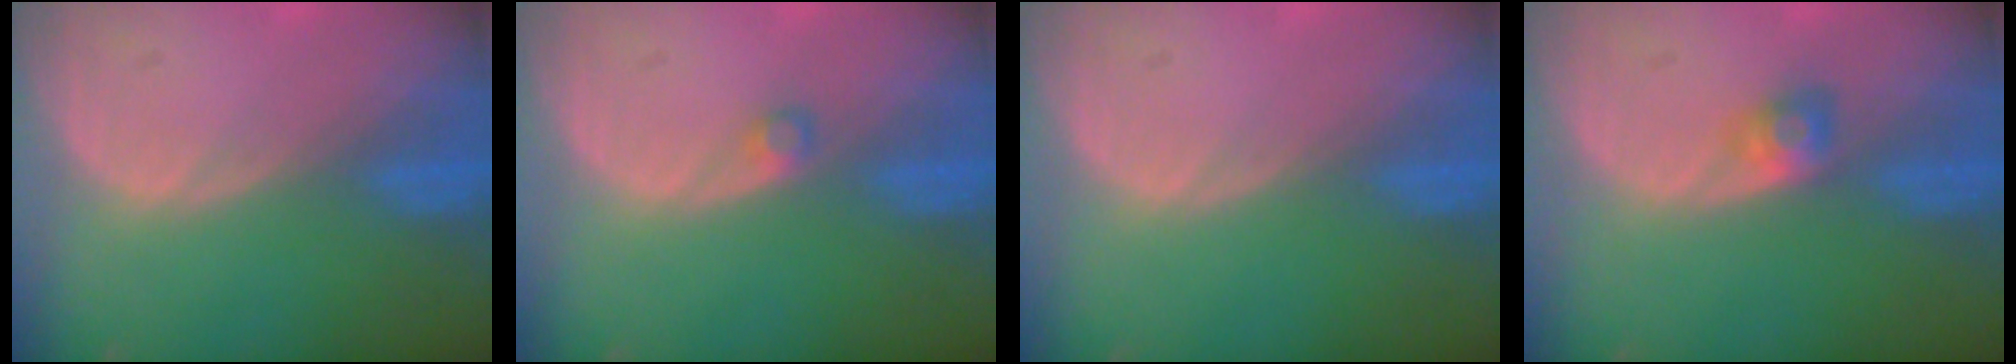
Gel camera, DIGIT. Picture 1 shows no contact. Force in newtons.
{"total": 1.2, "press": 1.2, "slide": 0.2}
{"total": 0.0}
{"total": 2.4, "press": 2.2, "slide": 1.0}